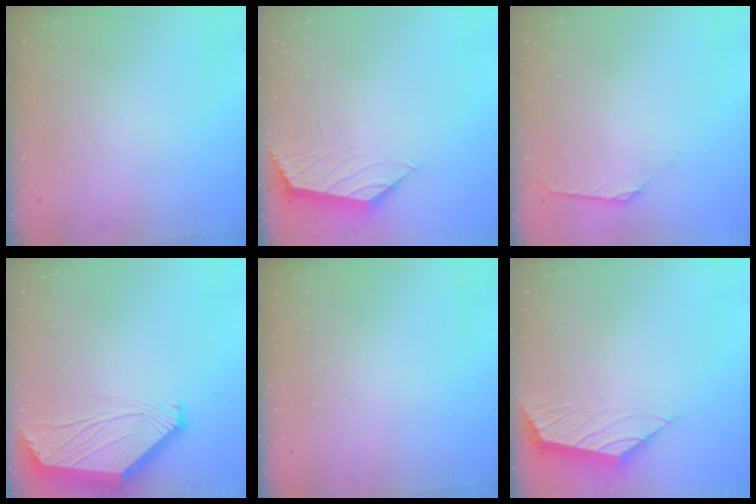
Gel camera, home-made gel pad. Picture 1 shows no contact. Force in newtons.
{"total": 0.8, "press": 0.6, "slide": 0.5}
{"total": 1.7, "press": 1.6, "slide": 0.6}
{"total": 2.4, "press": 2.4, "slide": 0.6}
{"total": 0.0}
{"total": 1.6, "press": 1.5, "slide": 0.5}